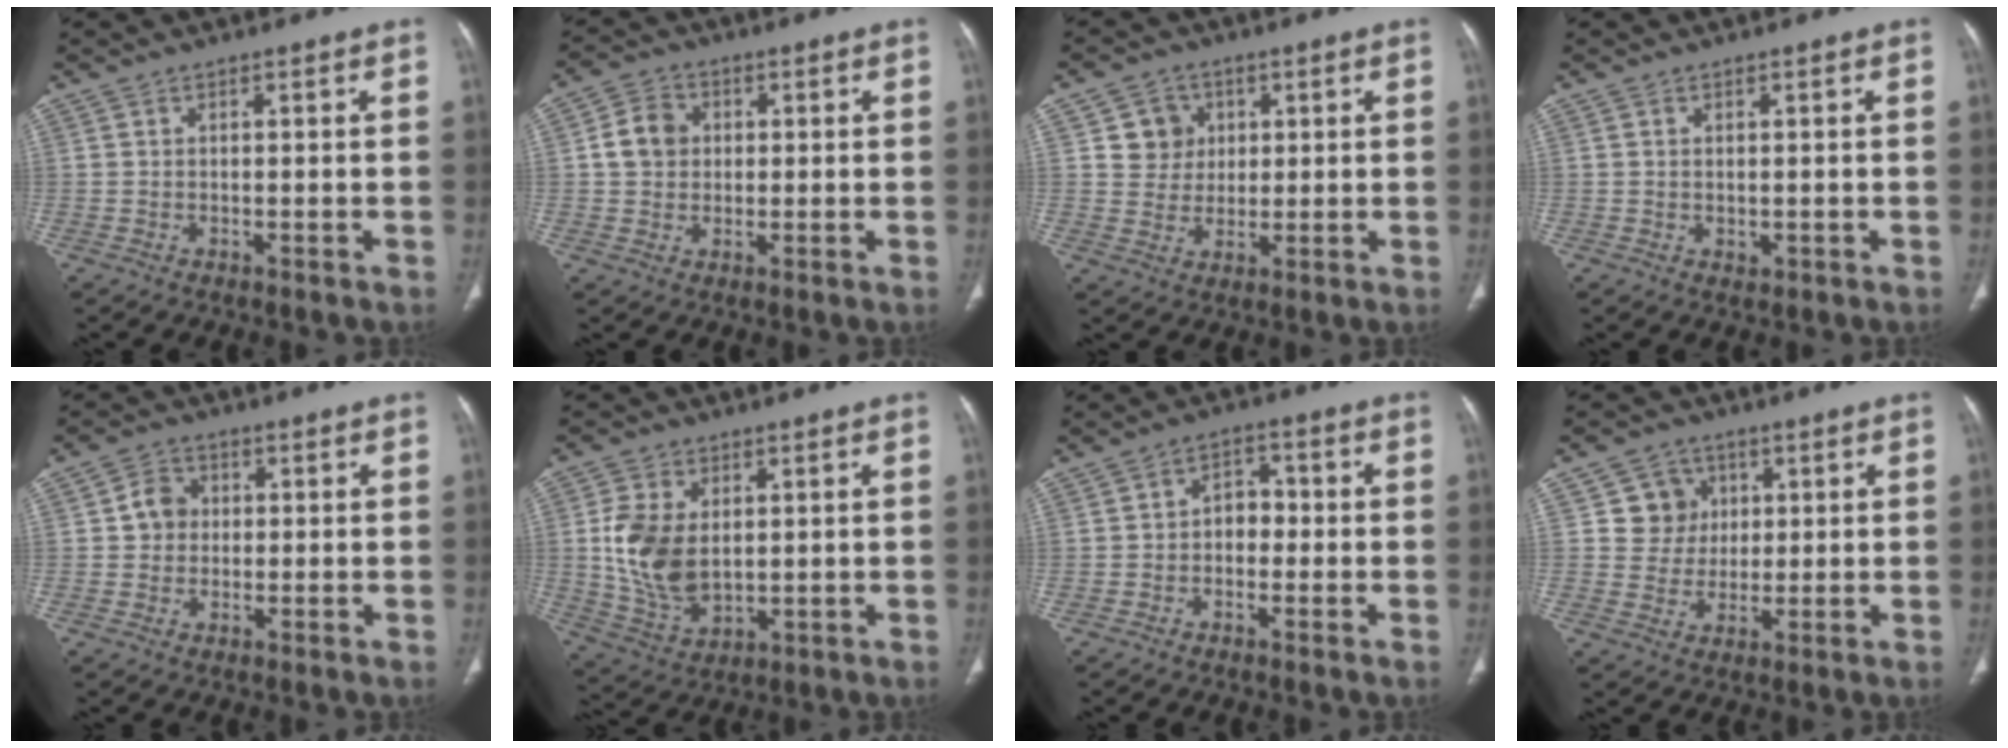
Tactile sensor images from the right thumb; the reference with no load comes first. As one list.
[{"total": 6.3, "force": [0.8, 5.4, 3.1], "torque": [-0.041, 0.008, 0.009]}, {"total": 6.3, "force": [1.9, 5.8, 1.4], "torque": [0.007, -0.002, 0.032]}, {"total": 1.0, "force": [0.0, 0.8, 0.6], "torque": [-0.011, -0.003, 0.005]}, {"total": 4.6, "force": [0.3, 4.1, 2.0], "torque": [-0.014, 0.008, -0.001]}, {"total": 12.0, "force": [1.4, 8.0, 8.9], "torque": [-0.158, -0.011, 0.038]}, {"total": 4.4, "force": [-0.8, 3.3, 2.8], "torque": [-0.018, 0.020, -0.024]}, {"total": 7.0, "force": [1.7, 6.6, 1.2], "torque": [0.017, 0.002, 0.026]}]